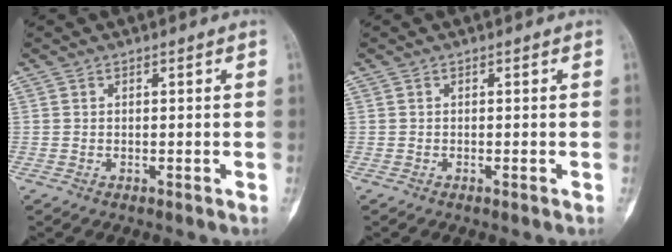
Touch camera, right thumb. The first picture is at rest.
{"total": 0.0}